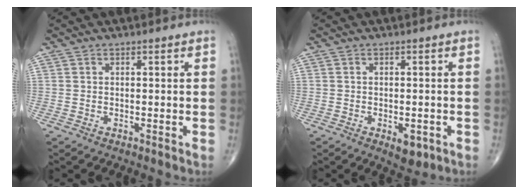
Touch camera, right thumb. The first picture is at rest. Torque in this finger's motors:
{"motor_torque": [1.55, 1.03, 0.20, -0.48, 0.14]}